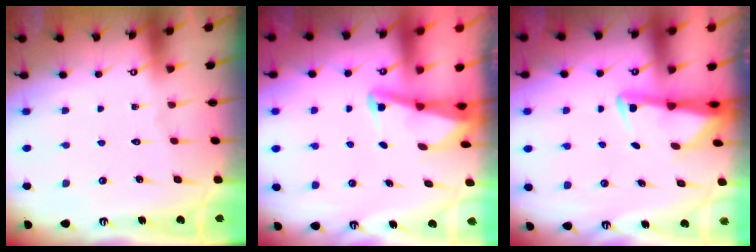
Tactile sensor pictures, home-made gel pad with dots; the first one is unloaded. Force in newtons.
{"total": 2.7, "press": 2.6, "slide": 0.7}
{"total": 3.0, "press": 2.9, "slide": 0.6}